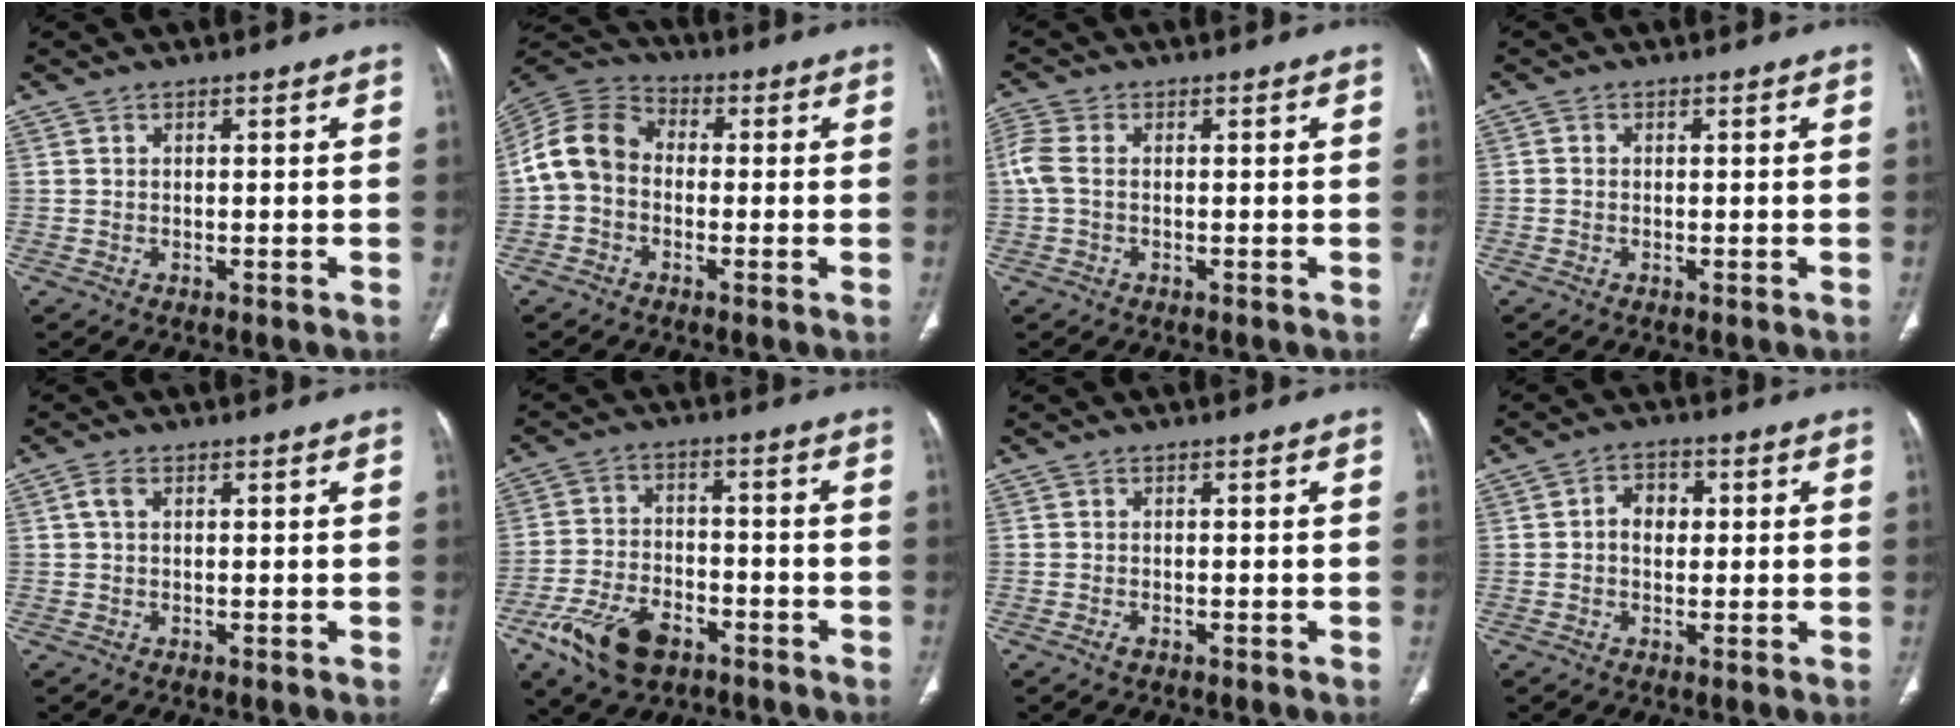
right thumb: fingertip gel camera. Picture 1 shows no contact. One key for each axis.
{"total": 10.1, "fx": -1.0, "fy": 8.0, "fz": 6.1, "tx": -0.112, "ty": 0.031, "tz": -0.035}
{"total": 3.9, "fx": 0.0, "fy": 2.4, "fz": 3.1, "tx": -0.095, "ty": 0.009, "tz": -0.005}
{"total": 0.6, "fx": -0.2, "fy": 0.5, "fz": 0.3, "tx": -0.003, "ty": 0.002, "tz": -0.008}
{"total": 1.7, "fx": 0.4, "fy": 1.0, "fz": 1.3, "tx": -0.033, "ty": 0.009, "tz": 0.009}
{"total": 12.4, "fx": -7.0, "fy": 6.8, "fz": 7.6, "tx": -0.139, "ty": 0.022, "tz": -0.126}
{"total": 0.9, "fx": -0.6, "fy": 0.5, "fz": 0.6, "tx": -0.016, "ty": 0.002, "tz": -0.011}
{"total": 4.5, "fx": 0.3, "fy": 3.4, "fz": 2.9, "tx": -0.029, "ty": 0.011, "tz": -0.002}